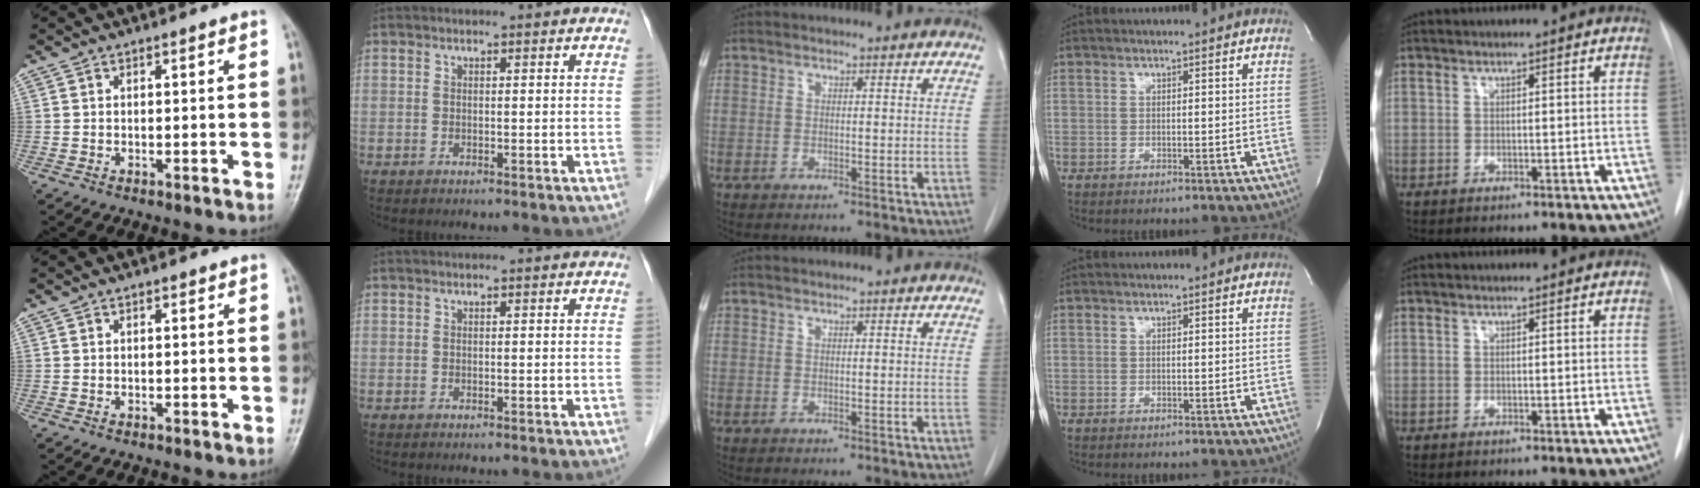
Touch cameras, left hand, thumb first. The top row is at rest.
{}